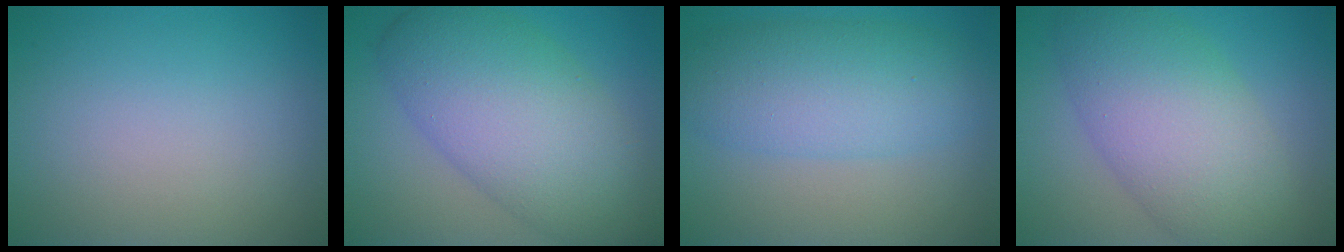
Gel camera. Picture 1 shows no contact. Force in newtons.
{"total": 10.0, "press": 10.0, "slide": 0.2}
{"total": 6.3, "press": 6.3, "slide": 0.0}
{"total": 8.9, "press": 8.9, "slide": 0.3}